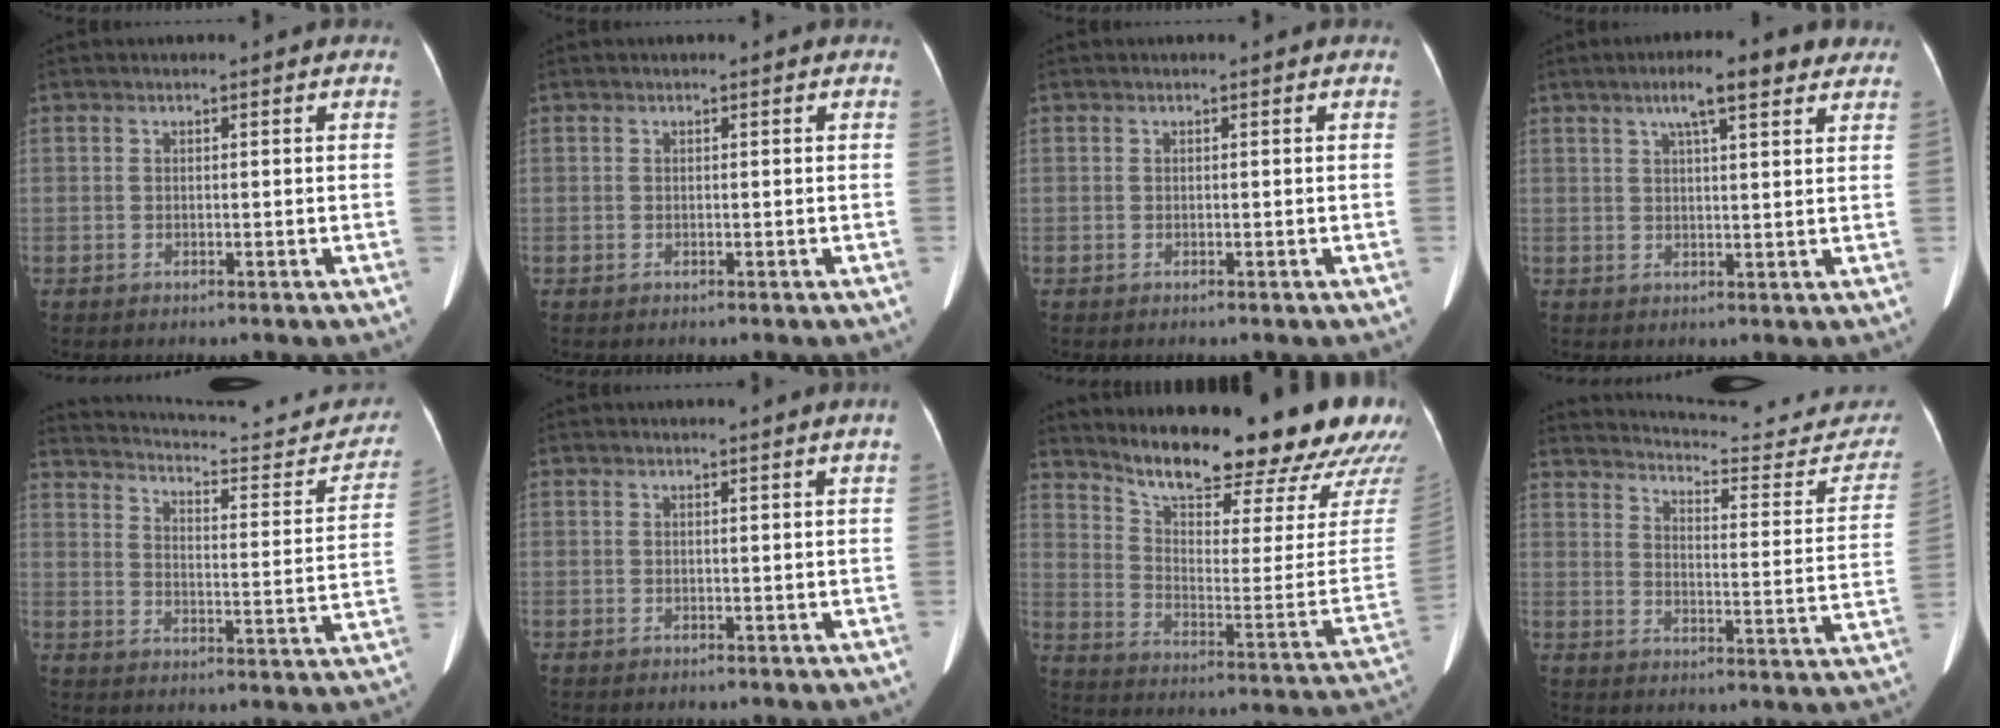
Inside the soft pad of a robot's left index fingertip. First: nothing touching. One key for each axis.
{"total": 0.0}
{"total": 0.0}
{"total": 7.1, "fx": 4.5, "fy": 1.1, "fz": 5.4, "tx": -0.077, "ty": 0.015, "tz": 0.066}
{"total": 21.9, "fx": 20.4, "fy": 4.0, "fz": 7.0, "tx": -0.093, "ty": -0.050, "tz": 0.257}
{"total": 1.0, "fx": 0.6, "fy": -0.5, "fz": 0.5, "tx": -0.012, "ty": -0.015, "tz": 0.011}
{"total": 25.6, "fx": 22.2, "fy": 4.0, "fz": 12.1, "tx": -0.187, "ty": -0.084, "tz": 0.291}
{"total": 24.0, "fx": 22.7, "fy": 4.0, "fz": 6.6, "tx": -0.084, "ty": -0.088, "tz": 0.270}